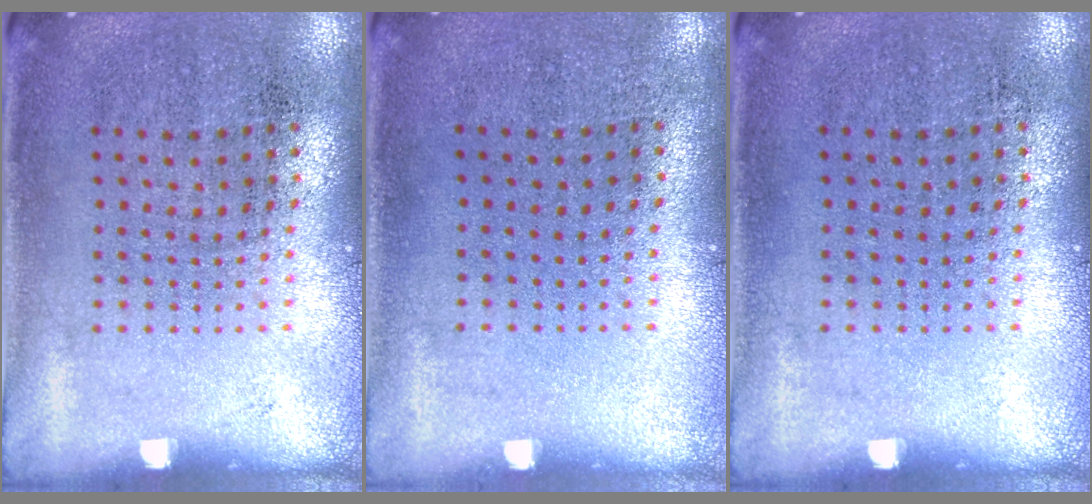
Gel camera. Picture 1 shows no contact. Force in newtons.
{"total": 0.0}
{"total": 0.0}